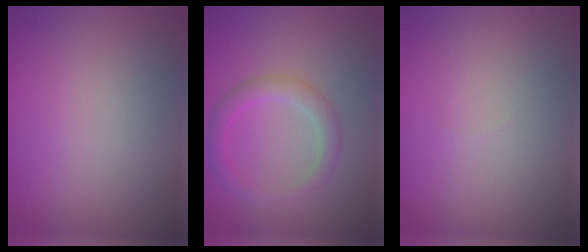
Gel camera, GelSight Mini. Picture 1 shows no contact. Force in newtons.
{"total": 2.6, "press": 2.6, "slide": 0.1}
{"total": 0.0}